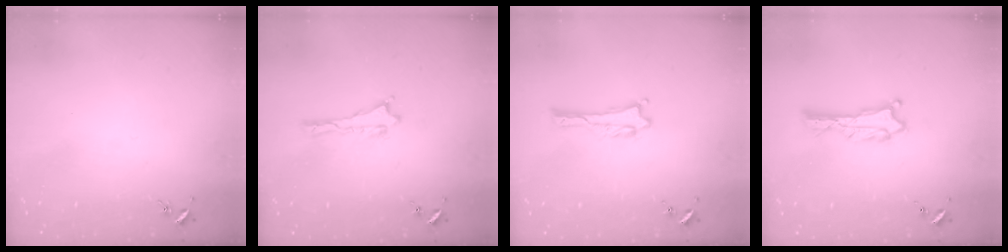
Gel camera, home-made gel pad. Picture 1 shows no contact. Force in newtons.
{"total": 0.0}
{"total": 0.6, "press": 0.6, "slide": 0.1}
{"total": 0.7, "press": 0.7, "slide": 0.1}